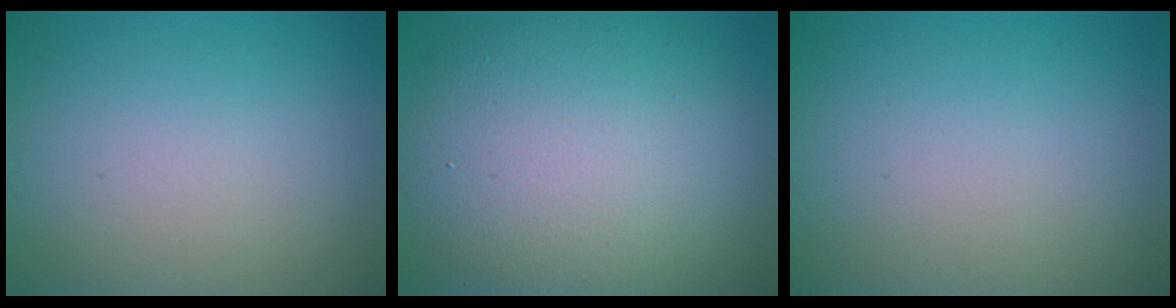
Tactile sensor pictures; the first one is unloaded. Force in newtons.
{"total": 11.8, "press": 11.8, "slide": 0.7}
{"total": 0.0}